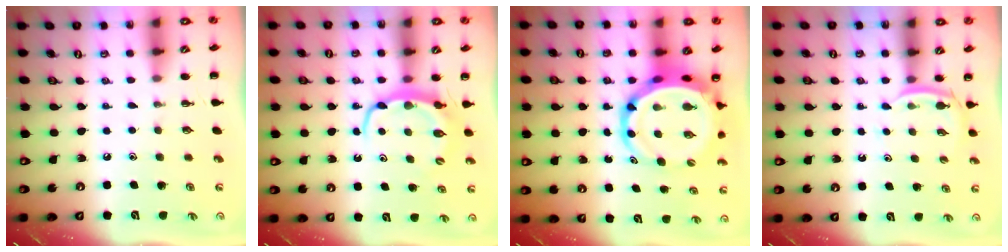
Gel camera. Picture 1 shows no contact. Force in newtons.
{"total": 5.9, "press": 5.9, "slide": 0.4}
{"total": 10.2, "press": 9.8, "slide": 2.9}
{"total": 3.3, "press": 3.1, "slide": 1.2}